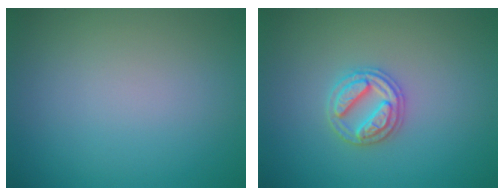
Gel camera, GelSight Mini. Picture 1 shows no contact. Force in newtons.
{"total": 2.7, "press": 2.7, "slide": 0.3}